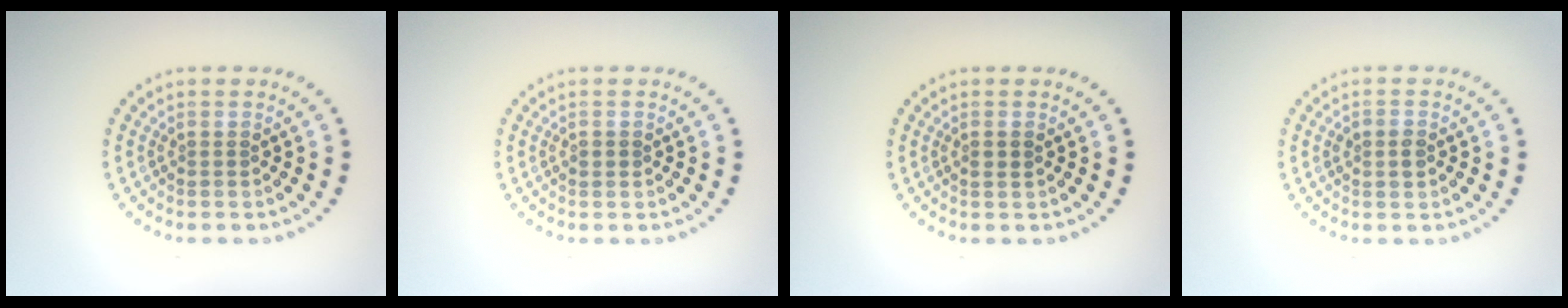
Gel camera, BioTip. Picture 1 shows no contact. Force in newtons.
{"total": 0.9, "press": 0.9, "slide": 0.1}
{"total": 0.8, "press": 0.7, "slide": 0.4}
{"total": 1.4, "press": 1.4, "slide": 0.1}